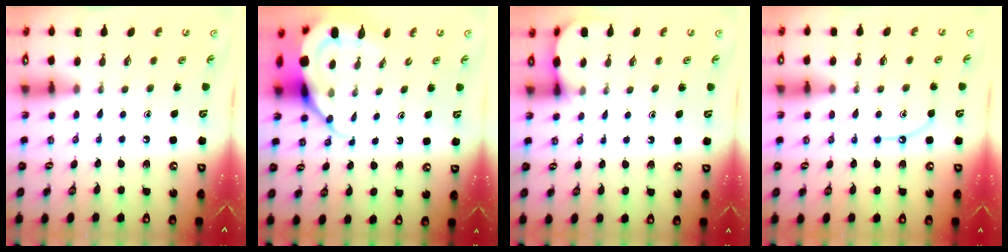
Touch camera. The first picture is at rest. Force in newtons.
{"total": 9.4, "press": 9.4, "slide": 0.9}
{"total": 2.9, "press": 2.9, "slide": 0.3}
{"total": 6.6, "press": 6.6, "slide": 0.8}